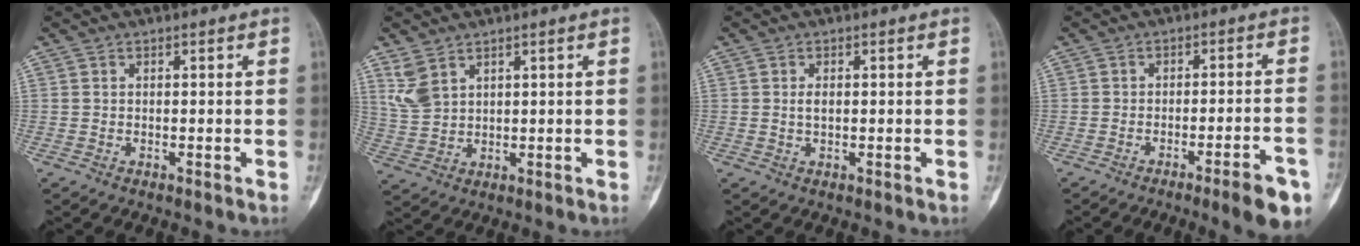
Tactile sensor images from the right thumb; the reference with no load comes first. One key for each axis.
{"total": 4.9, "fx": 2.8, "fy": 2.9, "fz": 2.7, "tx": -0.054, "ty": -0.008, "tz": 0.072}
{"total": 1.4, "fx": 0.1, "fy": 0.7, "fz": 1.2, "tx": -0.018, "ty": 0.000, "tz": 0.003}
{"total": 8.5, "fx": -5.1, "fy": 1.1, "fz": 6.7, "tx": -0.080, "ty": 0.022, "tz": -0.066}